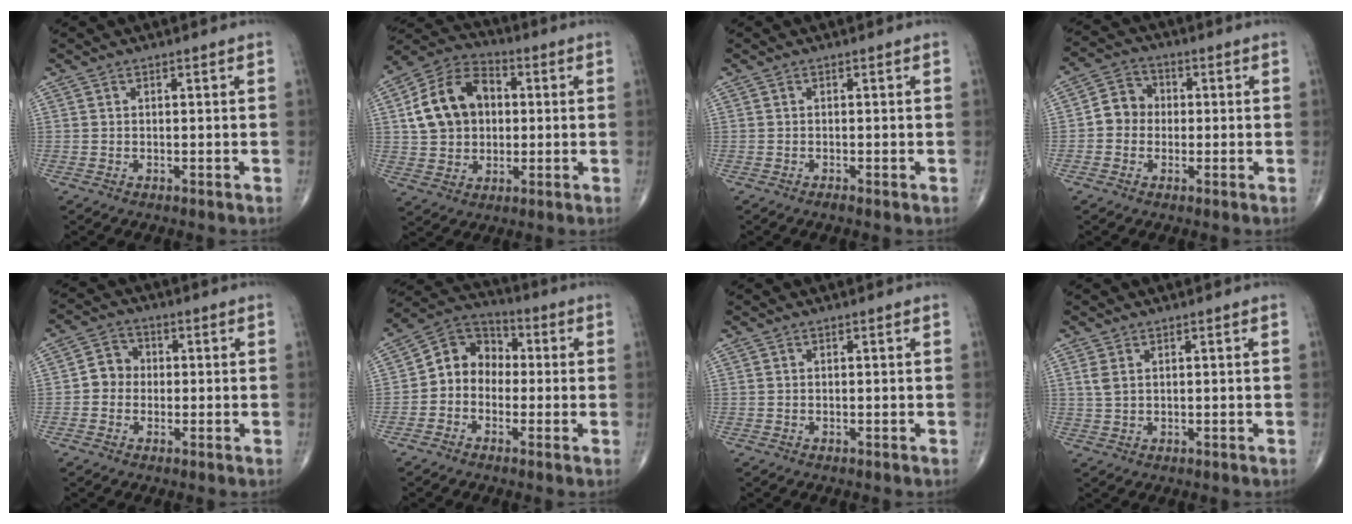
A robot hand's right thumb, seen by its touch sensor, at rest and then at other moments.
{"total": 14.5, "force": [2.1, 11.1, 9.2], "torque": [-0.143, 0.020, 0.032]}
{"total": 0.6, "force": [-0.4, 0.0, 0.4], "torque": [-0.007, -0.001, -0.010]}
{"total": 5.9, "force": [-0.5, 5.3, 2.5], "torque": [-0.022, 0.019, -0.021]}
{"total": 4.8, "force": [-0.4, 4.4, 2.0], "torque": [-0.012, 0.016, -0.019]}
{"total": 9.1, "force": [-0.8, 7.6, 4.8], "torque": [-0.051, 0.041, -0.034]}
{"total": 0.0}
{"total": 2.1, "force": [0.9, 1.2, 1.5], "torque": [-0.034, 0.006, 0.027]}